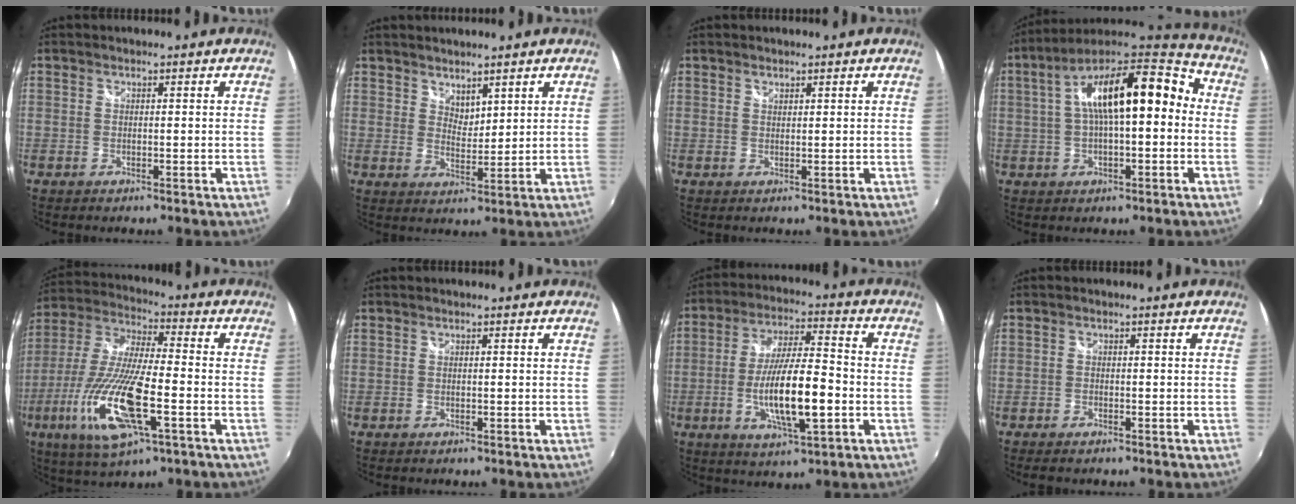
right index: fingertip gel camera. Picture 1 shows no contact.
{"total": 3.6, "force": [3.0, 1.6, 1.2], "torque": [-0.012, -0.001, 0.054]}
{"total": 0.8, "force": [0.7, 0.4, 0.2], "torque": [-0.003, 0.000, 0.012]}
{"total": 19.1, "force": [1.4, 7.2, 17.6], "torque": [-0.294, 0.037, 0.017]}
{"total": 19.5, "force": [-6.9, 5.1, 17.5], "torque": [-0.365, -0.033, -0.133]}
{"total": 0.0}
{"total": 14.2, "force": [-3.5, 3.2, 13.4], "torque": [-0.254, -0.011, -0.059]}
{"total": 2.0, "force": [-1.6, 0.9, 0.8], "torque": [-0.021, -0.008, -0.029]}